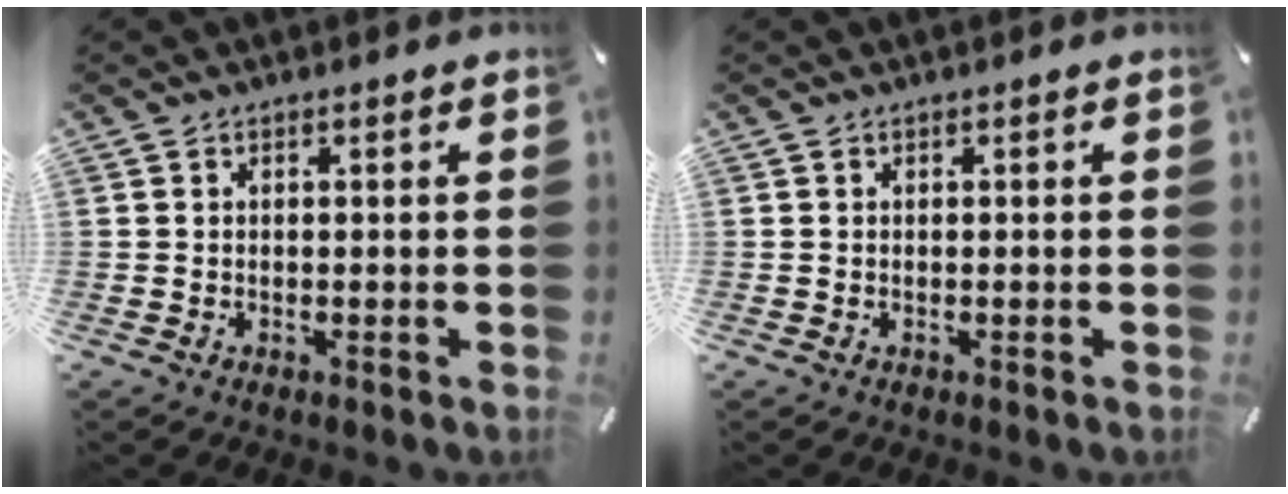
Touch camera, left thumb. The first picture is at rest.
{"total": 0.0}